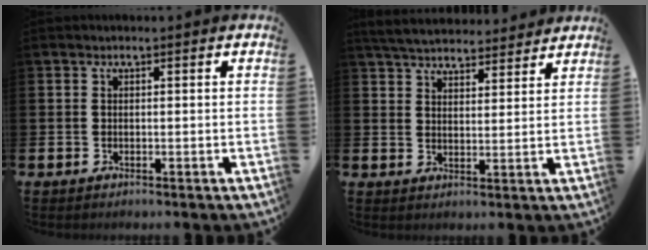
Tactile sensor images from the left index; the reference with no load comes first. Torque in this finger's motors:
{"motor_torque": [1.07, -1.07, 0.22, 0.13]}